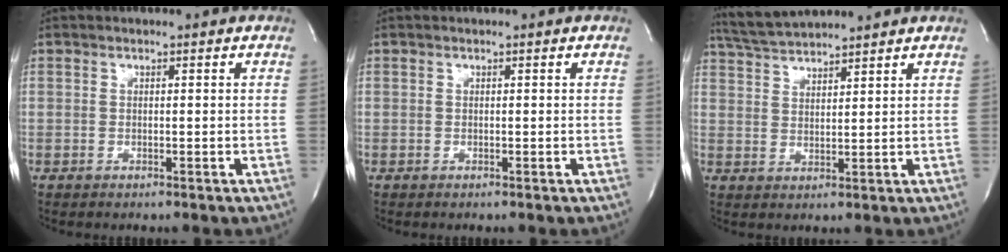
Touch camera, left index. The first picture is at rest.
{"total": 0.0}
{"total": 7.0, "force": [6.7, -0.3, 1.9], "torque": [-0.045, 0.025, 0.128]}